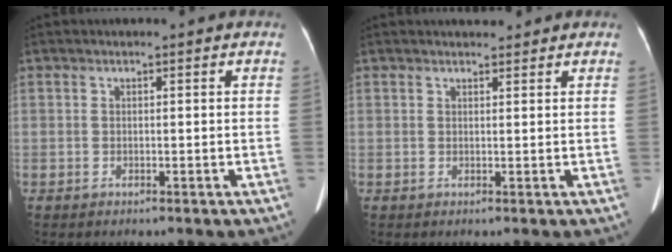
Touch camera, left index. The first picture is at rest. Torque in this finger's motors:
{"motor_torque": [0.16, -0.10, -0.02, -0.01]}